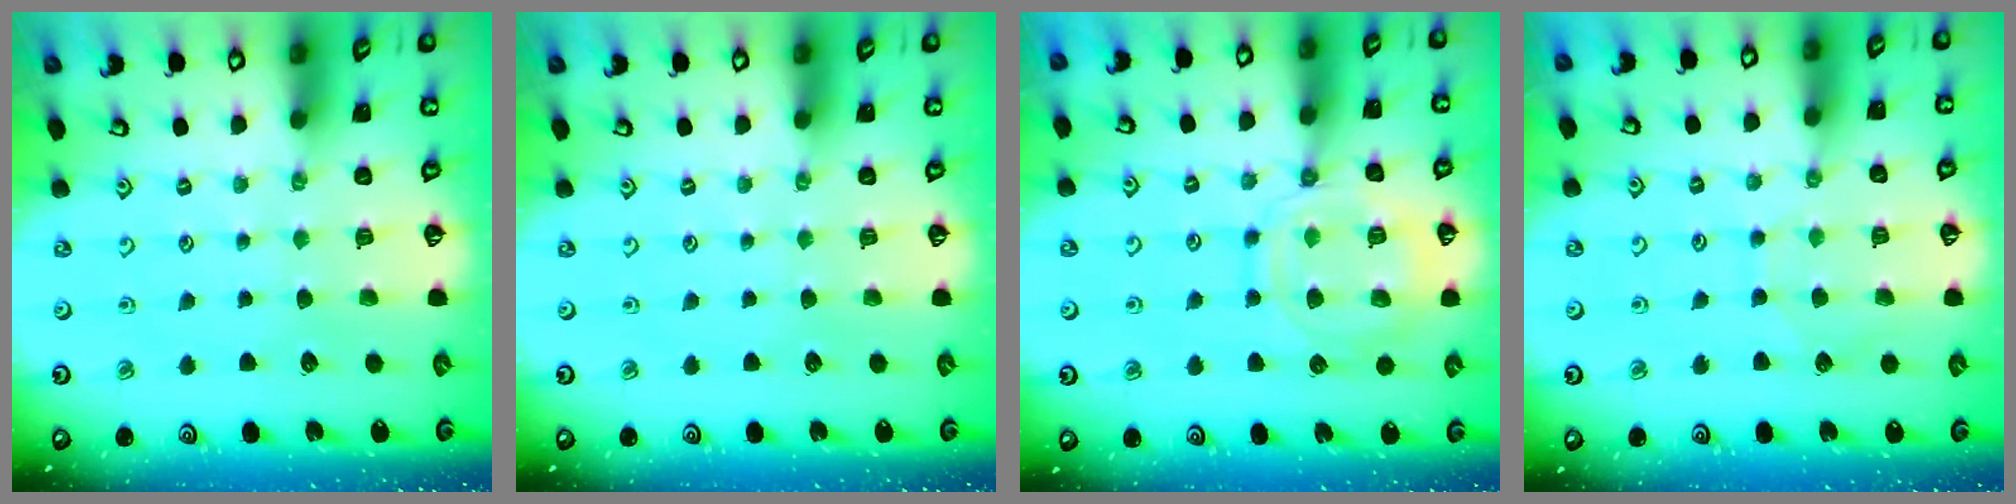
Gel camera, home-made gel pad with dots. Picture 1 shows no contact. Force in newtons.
{"total": 0.0}
{"total": 14.6, "press": 14.5, "slide": 1.4}
{"total": 5.1, "press": 5.0, "slide": 0.5}